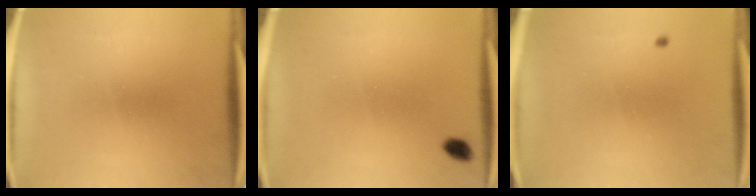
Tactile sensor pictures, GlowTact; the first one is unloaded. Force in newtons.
{"total": 2.0}
{"total": 0.6}